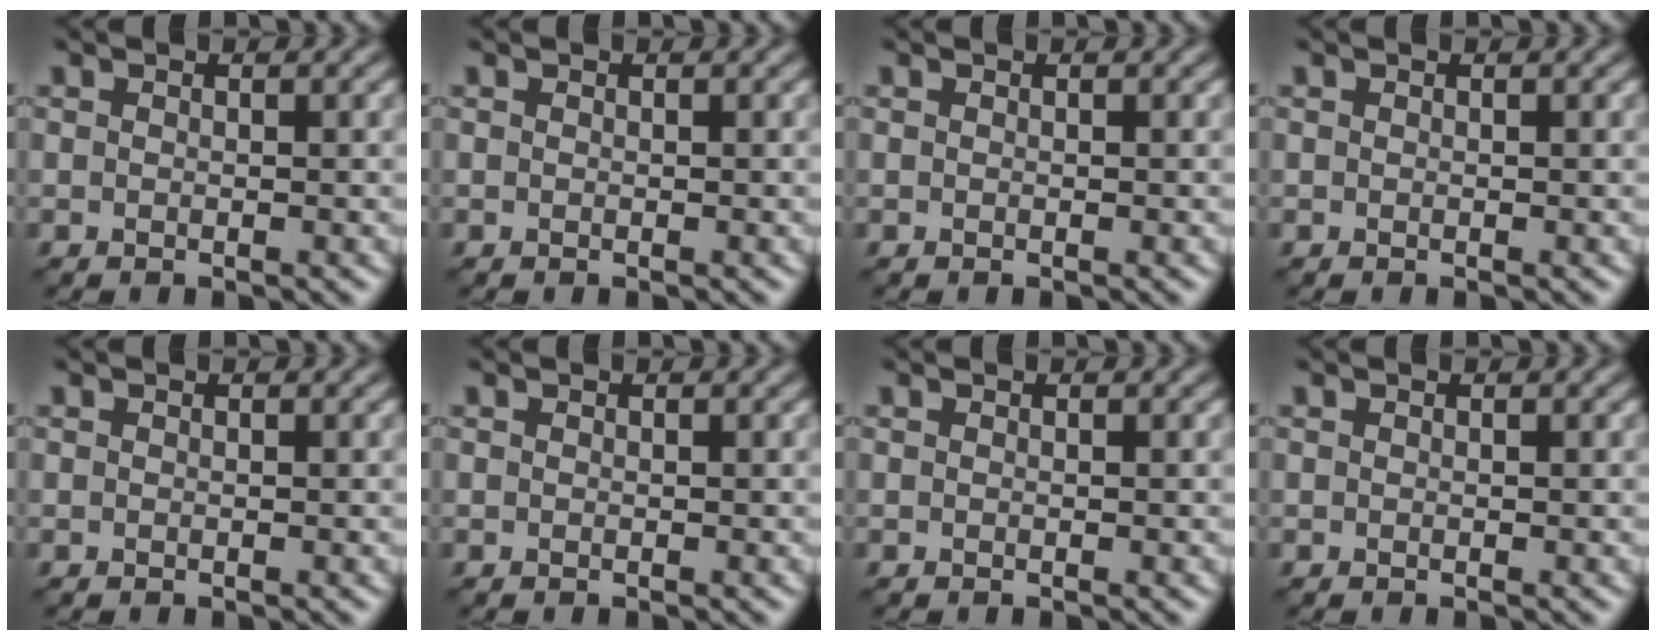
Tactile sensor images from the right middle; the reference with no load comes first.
{"total": 0.0}
{"total": 0.0}
{"total": 0.0}
{"total": 0.0}
{"total": 0.0}
{"total": 0.0}
{"total": 0.0}